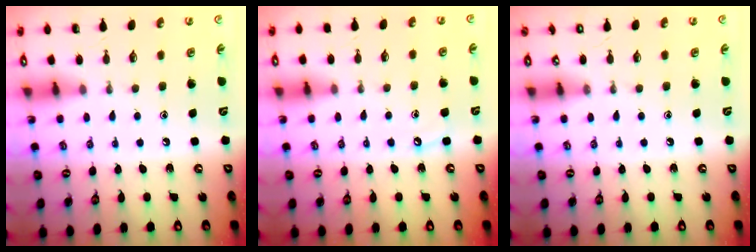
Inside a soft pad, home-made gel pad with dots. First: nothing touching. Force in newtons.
{"total": 4.7, "press": 4.7, "slide": 0.7}
{"total": 0.0}